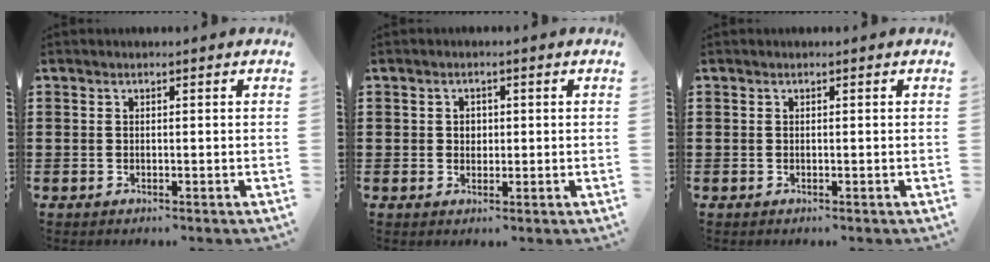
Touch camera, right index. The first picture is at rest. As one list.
[{"total": 1.6, "force": [0.2, 1.4, 0.7], "torque": [-0.017, 0.009, 0.002]}, {"total": 0.0}]